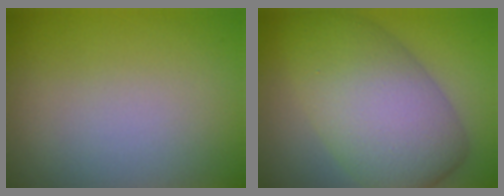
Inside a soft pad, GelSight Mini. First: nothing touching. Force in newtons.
{"total": 9.8, "press": 9.8, "slide": 0.1}